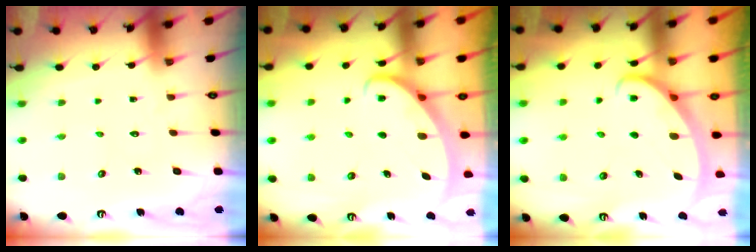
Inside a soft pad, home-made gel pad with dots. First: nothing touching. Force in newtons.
{"total": 2.5, "press": 2.5, "slide": 0.3}
{"total": 2.7, "press": 2.7, "slide": 0.3}